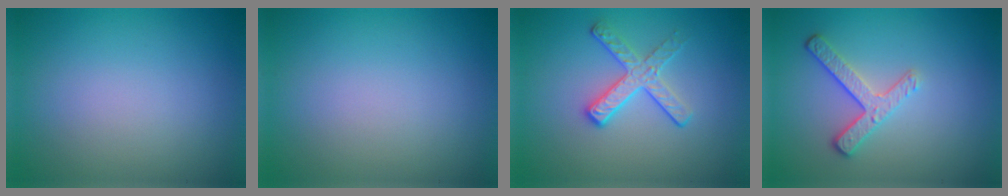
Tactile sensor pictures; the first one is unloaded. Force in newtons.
{"total": 0.0}
{"total": 2.9, "press": 2.6, "slide": 1.4}
{"total": 2.7, "press": 2.3, "slide": 1.5}